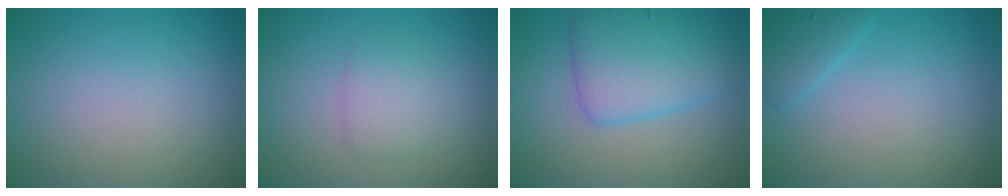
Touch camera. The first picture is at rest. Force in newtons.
{"total": 2.0, "press": 2.0, "slide": 0.1}
{"total": 4.9, "press": 4.9, "slide": 0.2}
{"total": 1.6, "press": 1.6, "slide": 0.1}